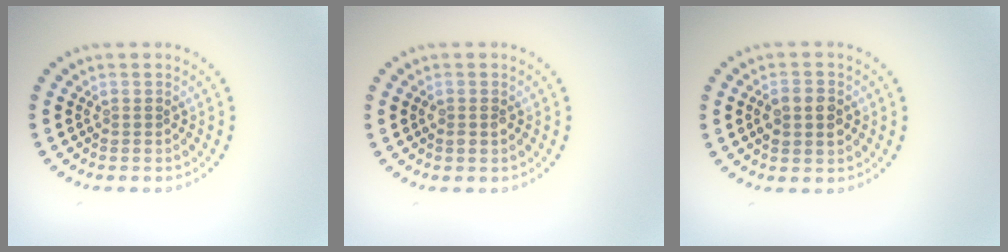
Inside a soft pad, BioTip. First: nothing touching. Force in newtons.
{"total": 1.1, "press": 1.0, "slide": 0.3}
{"total": 2.9, "press": 2.9, "slide": 0.0}